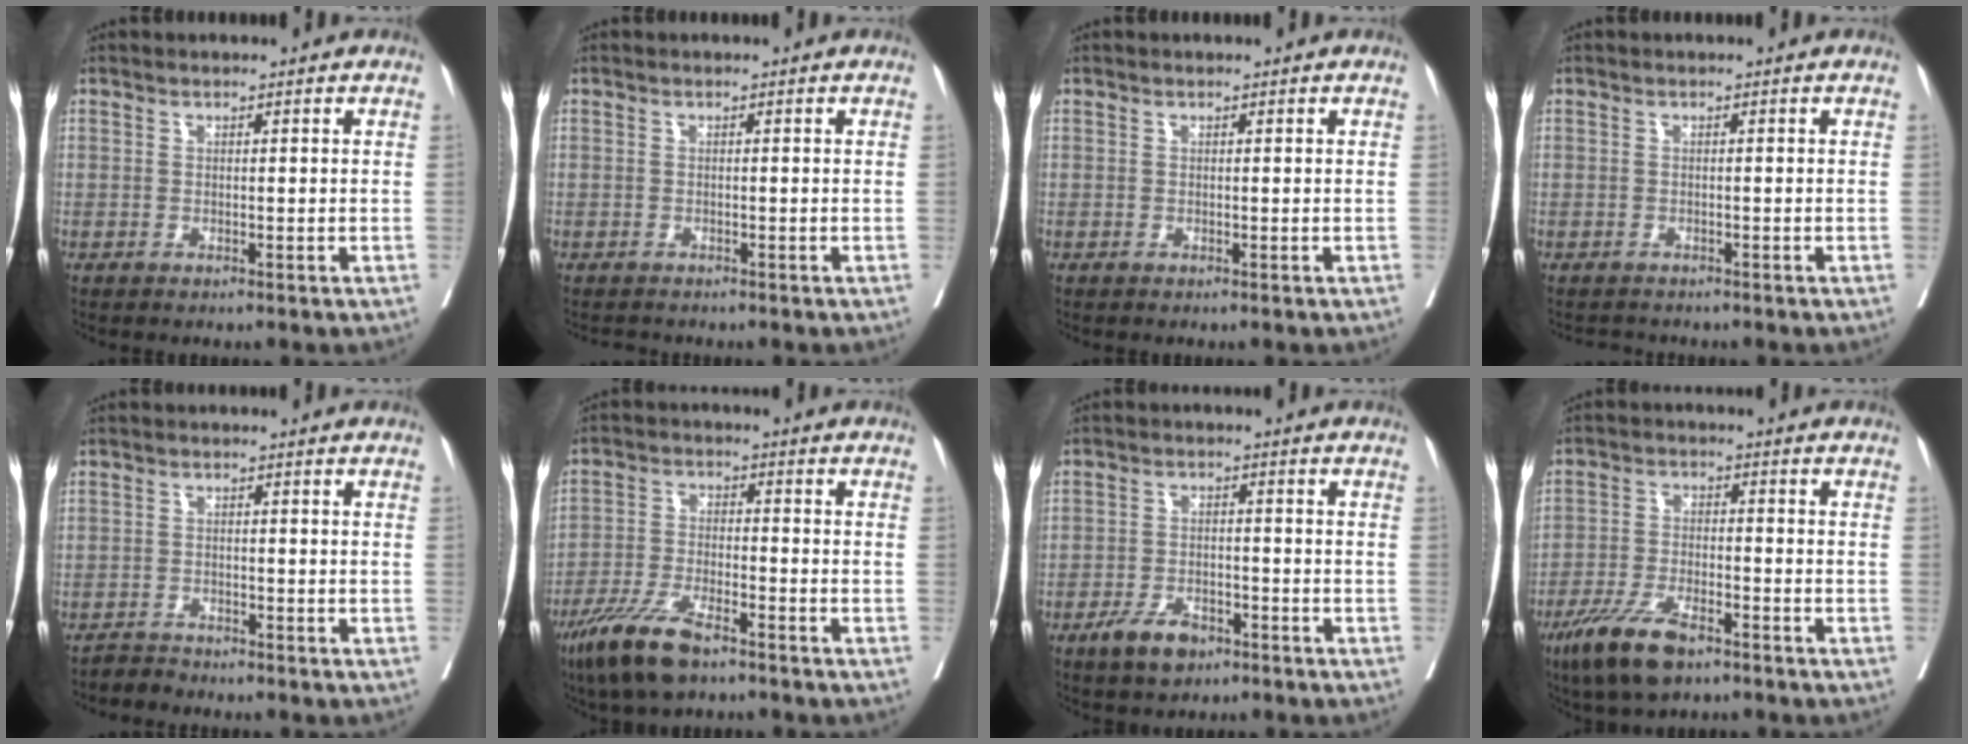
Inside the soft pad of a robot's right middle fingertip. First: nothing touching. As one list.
[{"total": 1.3, "force": [-1.3, 0.3, 0.2], "torque": [-0.007, -0.005, -0.020]}, {"total": 0.0}, {"total": 1.8, "force": [-1.7, 0.5, 0.1], "torque": [-0.002, -0.006, -0.027]}, {"total": 1.9, "force": [-1.8, 0.1, -0.5], "torque": [0.013, -0.007, -0.033]}, {"total": 9.4, "force": [-6.6, 2.3, 6.4], "torque": [-0.131, -0.018, -0.123]}, {"total": 5.3, "force": [-3.5, 2.6, 3.1], "torque": [-0.058, 0.002, -0.056]}, {"total": 8.9, "force": [-6.0, 2.6, 6.1], "torque": [-0.124, -0.013, -0.107]}]